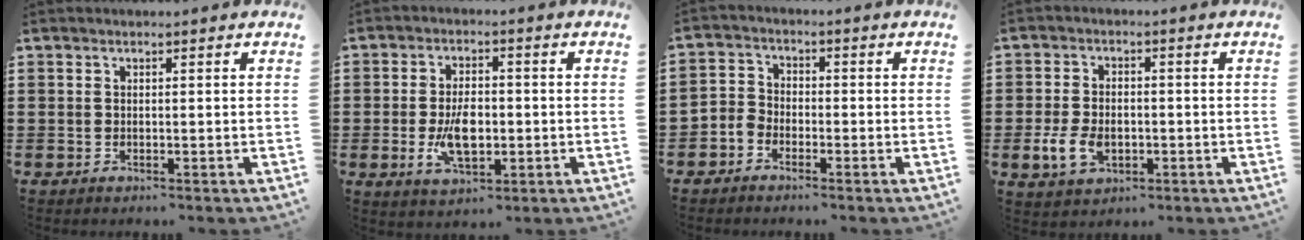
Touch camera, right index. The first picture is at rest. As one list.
[{"total": 6.9, "force": [-1.2, 3.6, 5.8], "torque": [-0.114, -0.003, -0.025]}, {"total": 2.9, "force": [-2.5, 1.4, 0.2], "torque": [-0.019, 0.004, -0.056]}, {"total": 5.2, "force": [-1.5, 3.4, 3.7], "torque": [-0.086, 0.001, -0.030]}]